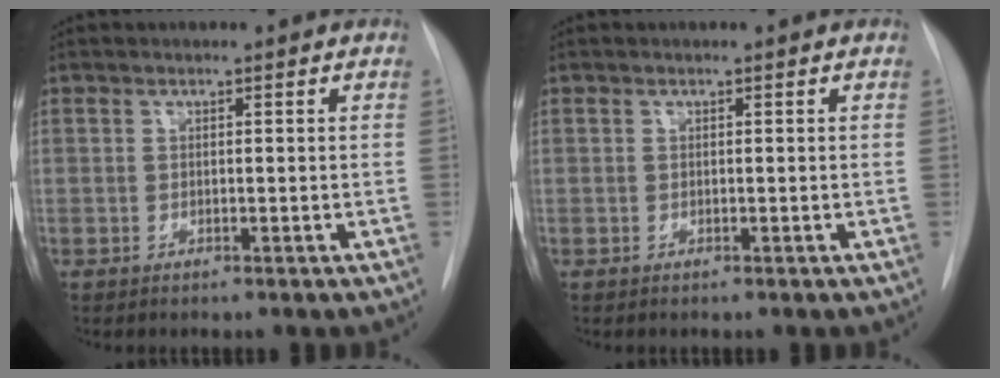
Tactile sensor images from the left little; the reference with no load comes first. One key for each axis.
{"total": 0.0}